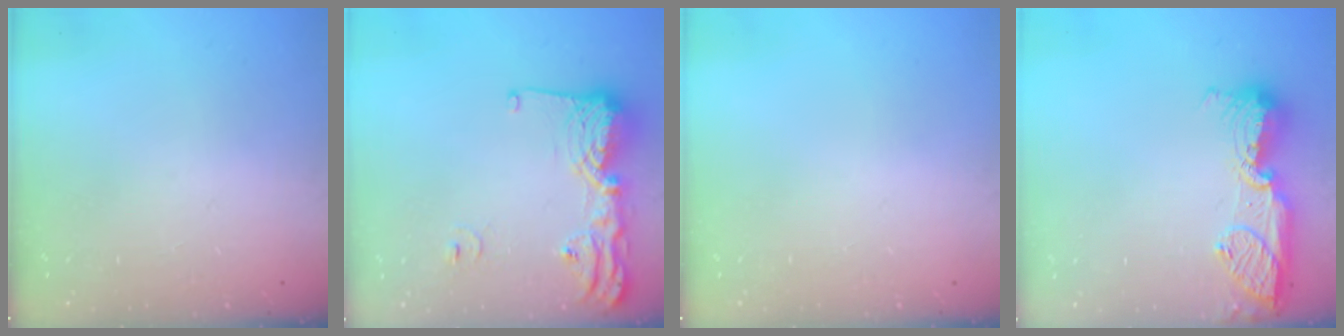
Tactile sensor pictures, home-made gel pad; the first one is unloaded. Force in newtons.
{"total": 16.1, "press": 16.1, "slide": 1.2}
{"total": 0.0}
{"total": 14.9, "press": 13.8, "slide": 5.6}